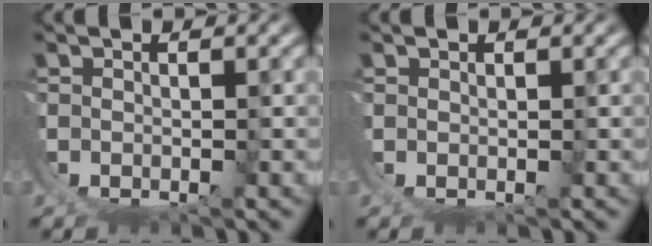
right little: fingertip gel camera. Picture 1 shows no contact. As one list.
[{"total": 0.6, "force": [0.4, -0.4, 0.0], "torque": [0.002, 0.000, 0.010]}]